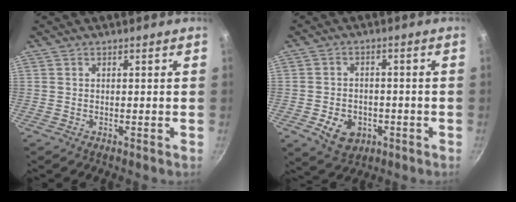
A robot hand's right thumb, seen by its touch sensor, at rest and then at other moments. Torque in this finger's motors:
{"motor_torque": [-0.26, 0.41, 0.34, 0.41, 0.02]}